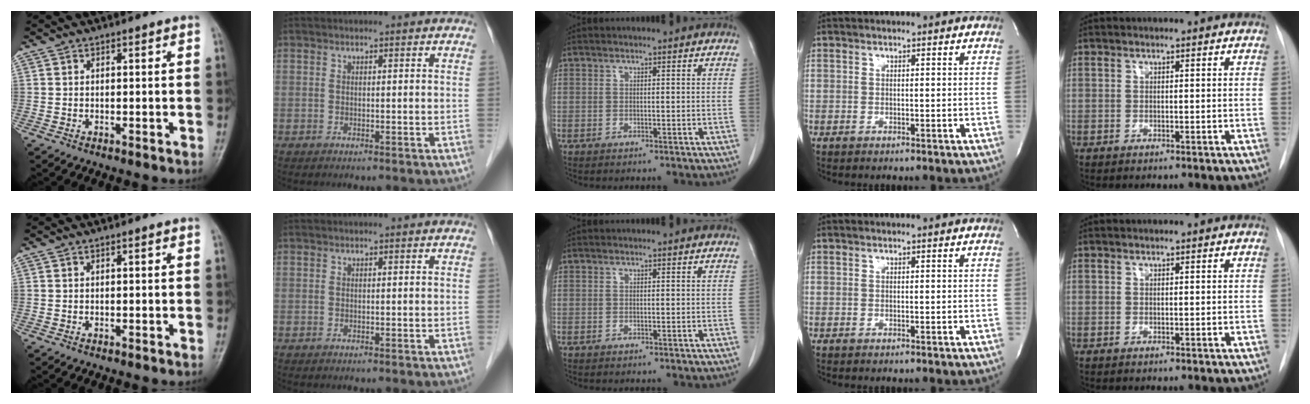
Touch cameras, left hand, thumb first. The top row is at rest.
{}